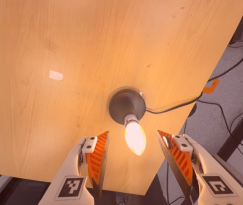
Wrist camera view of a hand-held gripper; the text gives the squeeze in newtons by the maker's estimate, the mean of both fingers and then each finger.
{"total": 0.0}